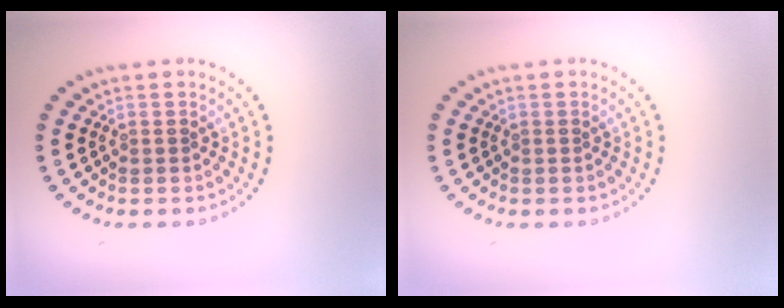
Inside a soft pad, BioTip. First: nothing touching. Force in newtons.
{"total": 0.0}